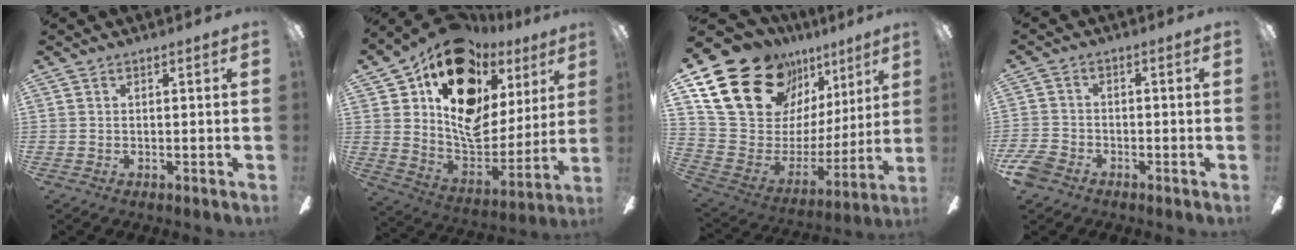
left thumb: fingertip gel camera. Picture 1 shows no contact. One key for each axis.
{"total": 19.5, "fx": 11.8, "fy": 11.7, "fz": 10.3, "tx": -0.175, "ty": -0.089, "tz": 0.207}
{"total": 23.7, "fx": 15.7, "fy": 13.8, "fz": 11.1, "tx": -0.205, "ty": -0.094, "tz": 0.304}
{"total": 4.9, "fx": -3.3, "fy": 3.0, "fz": 2.2, "tx": -0.056, "ty": 0.011, "tz": -0.065}